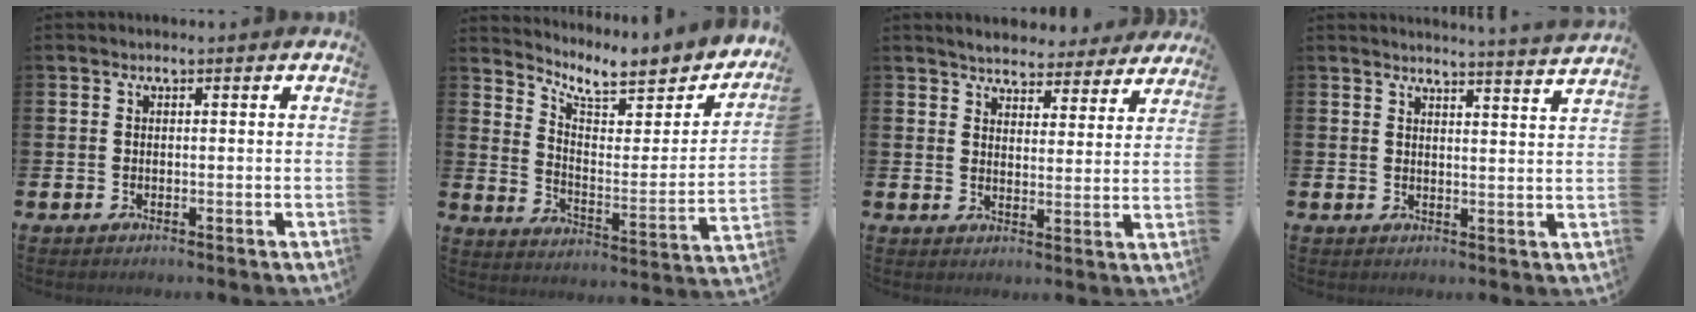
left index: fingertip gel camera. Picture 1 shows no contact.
{"total": 7.6, "force": [6.8, 1.8, 2.8], "torque": [-0.074, -0.056, 0.112]}
{"total": 4.8, "force": [4.6, 1.0, 0.2], "torque": [-0.019, -0.030, 0.080]}
{"total": 3.8, "force": [3.7, -0.9, 0.1], "torque": [0.003, -0.035, 0.063]}